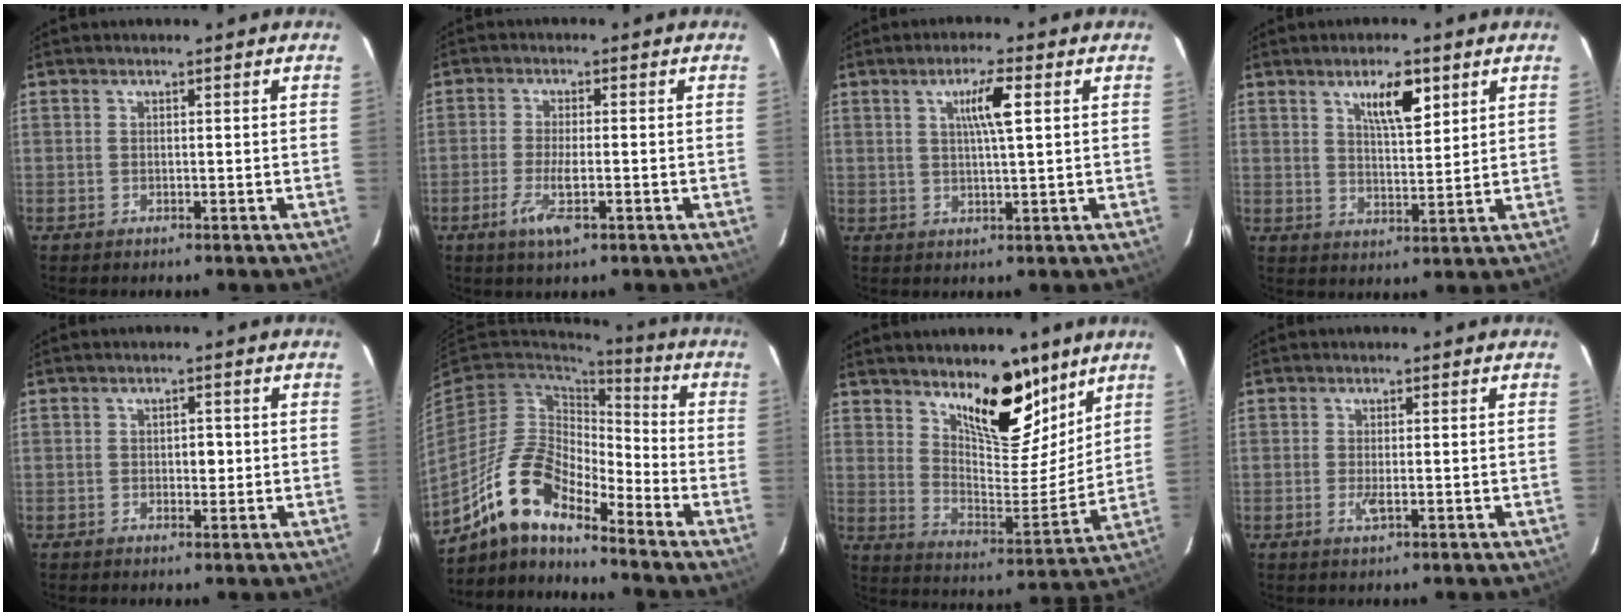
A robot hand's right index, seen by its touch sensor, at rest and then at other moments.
{"total": 4.6, "force": [-2.2, 0.8, 4.0], "torque": [-0.085, -0.007, -0.038]}
{"total": 5.1, "force": [1.6, 0.0, 4.8], "torque": [-0.085, 0.003, 0.027]}
{"total": 6.5, "force": [3.6, 1.5, 5.2], "torque": [-0.090, 0.000, 0.062]}
{"total": 1.9, "force": [-0.1, 1.1, 1.5], "torque": [-0.020, 0.002, 0.000]}
{"total": 11.4, "force": [-9.2, 3.4, 5.9], "torque": [-0.123, 0.029, -0.172]}
{"total": 13.7, "force": [9.2, 4.7, 8.9], "torque": [-0.127, -0.022, 0.160]}
{"total": 1.4, "force": [-0.4, 0.1, 1.3], "torque": [-0.028, -0.005, -0.008]}